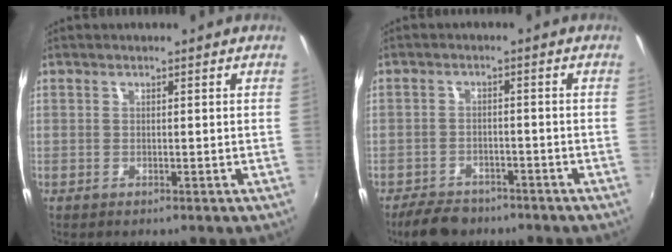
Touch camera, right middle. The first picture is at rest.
{"total": 7.3, "force": [-5.9, 3.5, 2.5], "torque": [-0.070, -0.002, -0.093]}